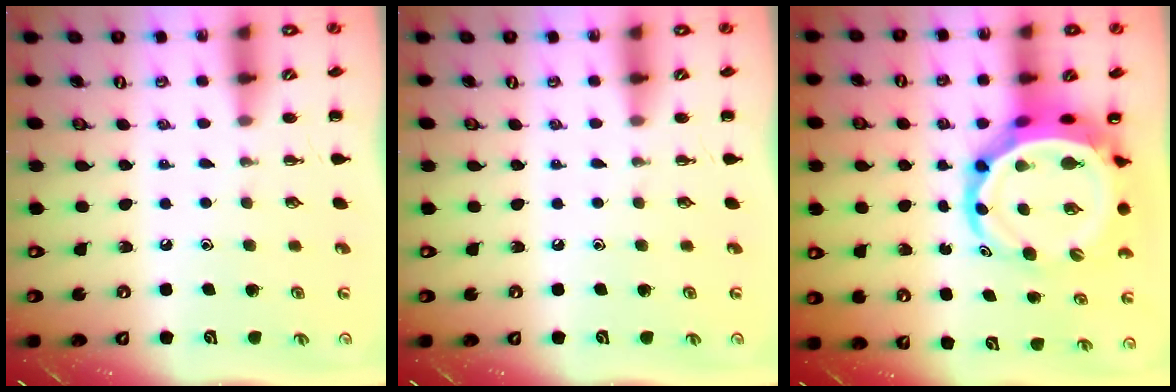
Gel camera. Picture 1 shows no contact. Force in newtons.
{"total": 0.0}
{"total": 9.5, "press": 9.1, "slide": 2.7}